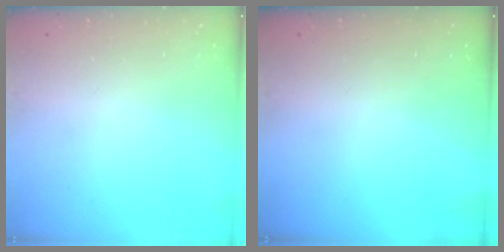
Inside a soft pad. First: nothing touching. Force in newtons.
{"total": 0.0}